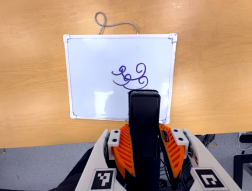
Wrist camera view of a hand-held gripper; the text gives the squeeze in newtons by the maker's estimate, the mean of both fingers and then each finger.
{"total": 4.3, "left": 3.1, "right": 5.6}